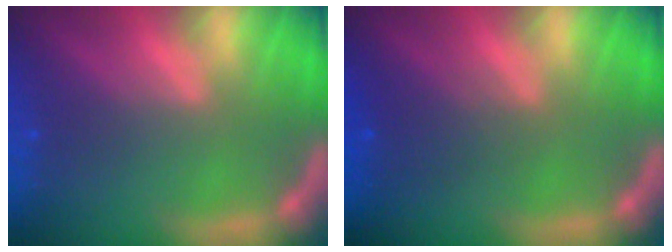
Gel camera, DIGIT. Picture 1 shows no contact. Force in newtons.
{"total": 2.5}